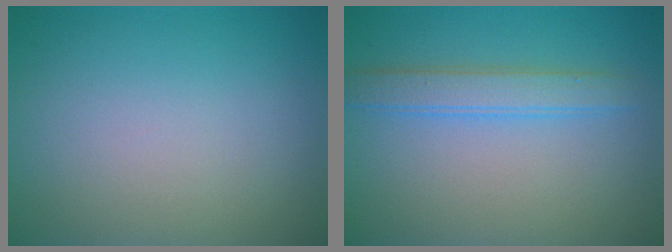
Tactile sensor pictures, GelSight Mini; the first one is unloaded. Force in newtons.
{"total": 2.8, "press": 2.8, "slide": 0.0}